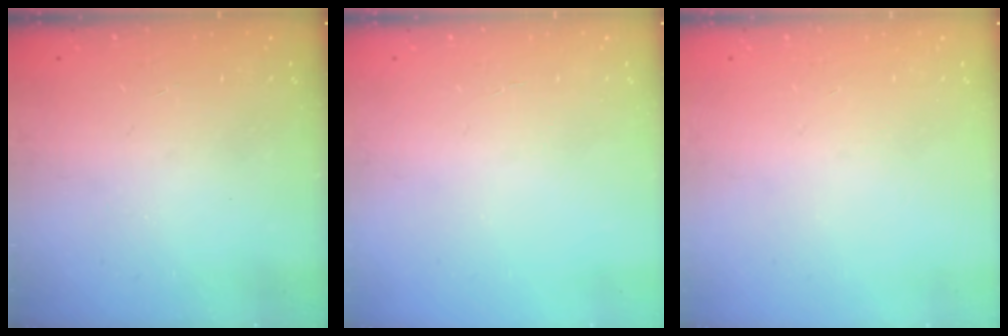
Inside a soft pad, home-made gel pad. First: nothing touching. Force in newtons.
{"total": 1.9, "press": 1.9, "slide": 0.2}
{"total": 0.0}